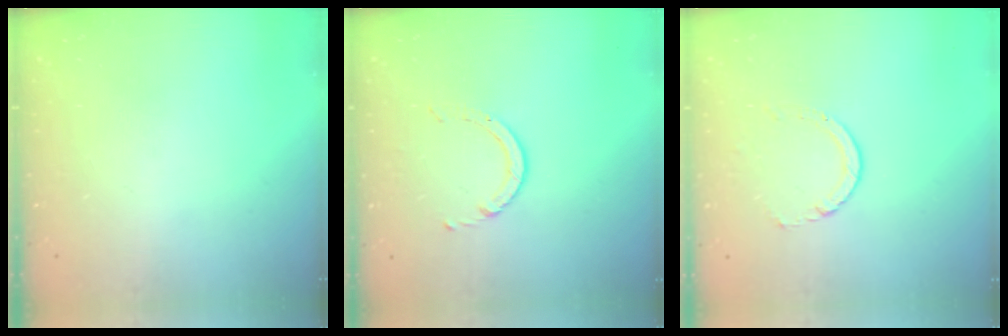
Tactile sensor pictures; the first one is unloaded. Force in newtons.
{"total": 2.5, "press": 2.4, "slide": 0.3}
{"total": 2.9, "press": 2.9, "slide": 0.4}